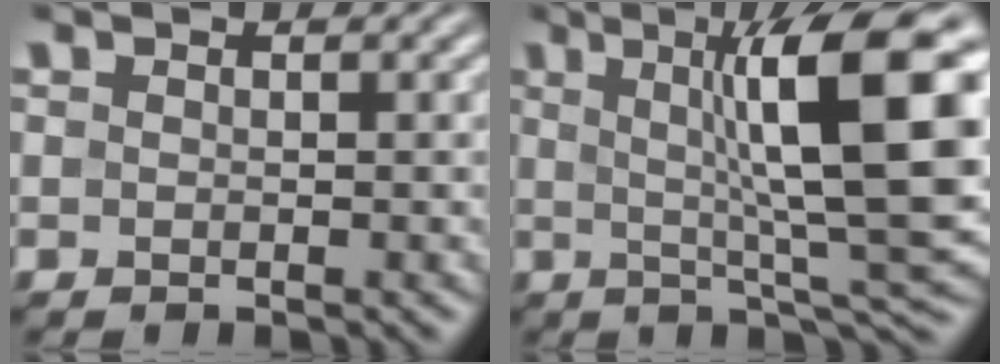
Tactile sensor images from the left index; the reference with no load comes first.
{"total": 12.5, "force": [2.4, 2.3, 12.1], "torque": [-0.159, 0.010, 0.036]}